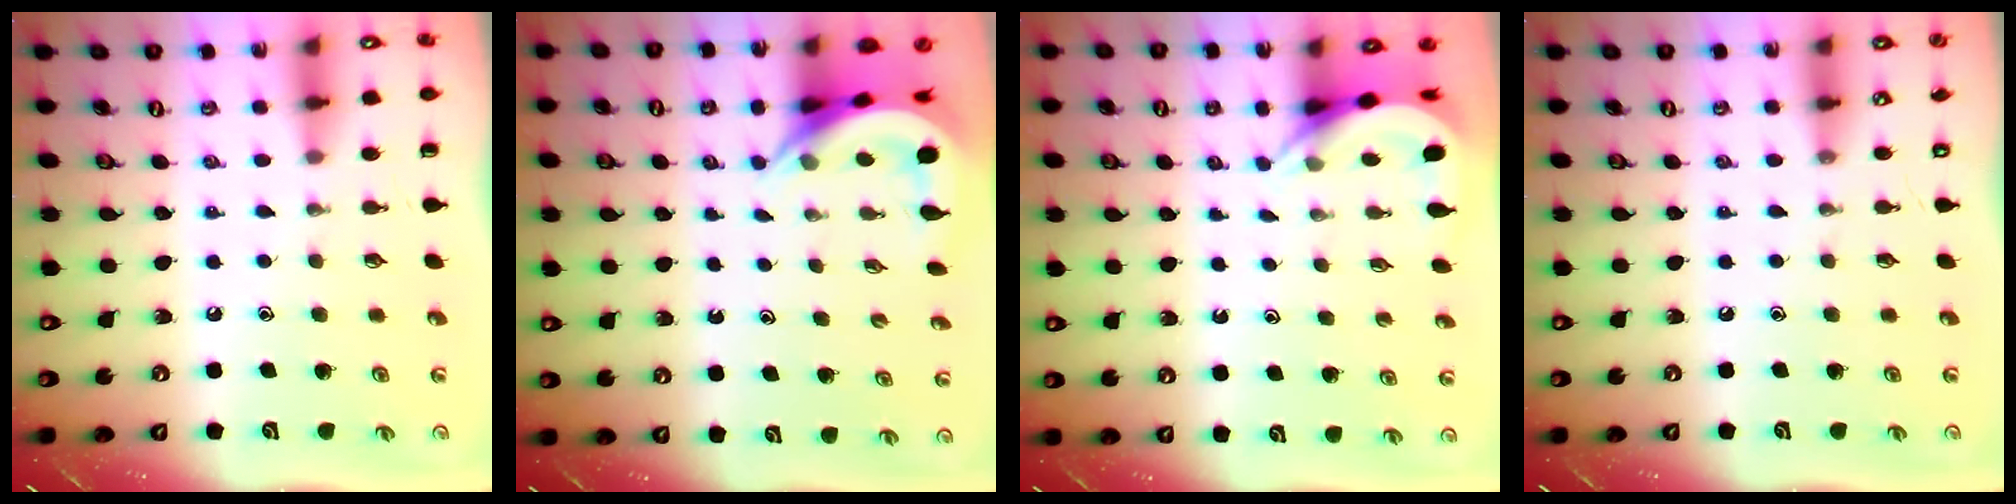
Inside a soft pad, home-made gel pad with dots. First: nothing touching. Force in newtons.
{"total": 5.8, "press": 5.8, "slide": 0.3}
{"total": 4.7, "press": 4.7, "slide": 0.3}
{"total": 0.0}